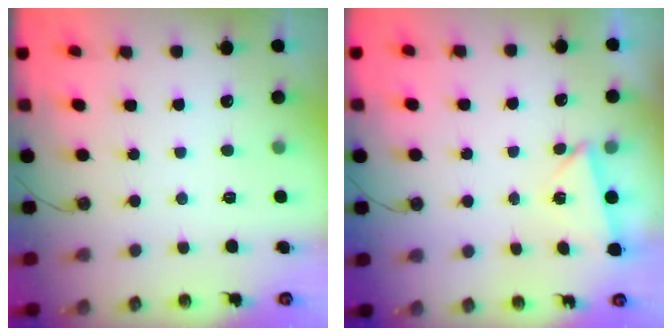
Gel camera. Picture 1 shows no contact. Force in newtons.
{"total": 2.0, "press": 1.9, "slide": 0.7}